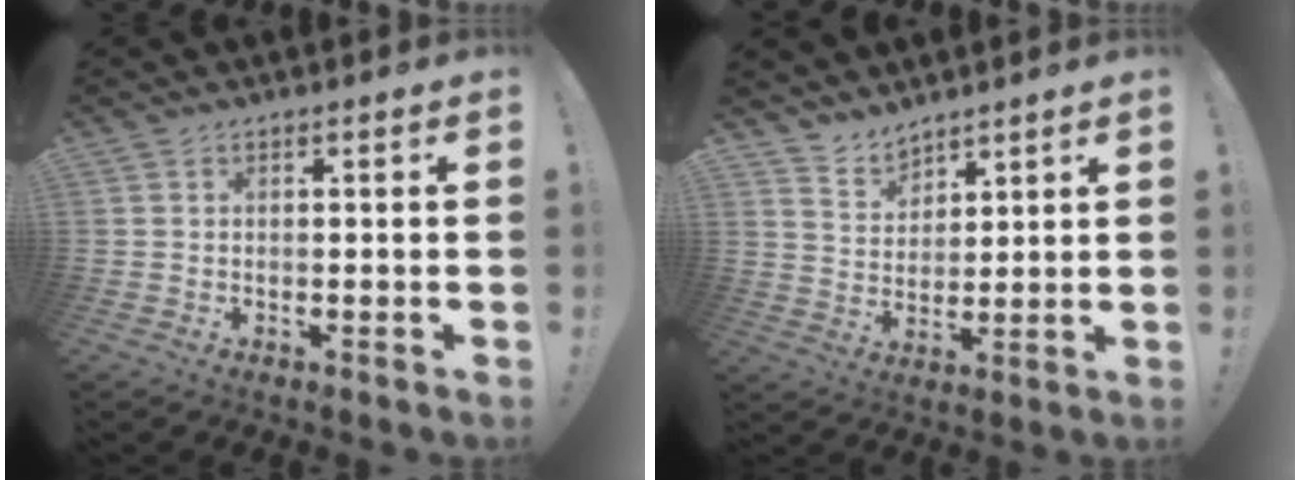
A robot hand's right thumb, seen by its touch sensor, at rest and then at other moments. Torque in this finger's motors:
{"motor_torque": [-0.57, 0.17, -0.16, 0.68, 0.00]}